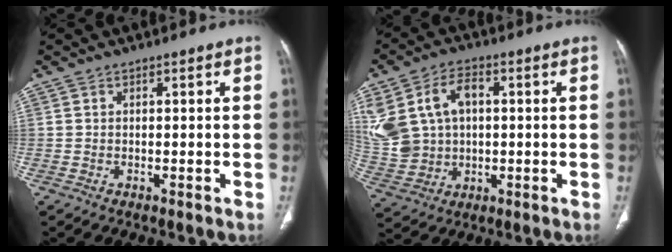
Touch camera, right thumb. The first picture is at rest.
{"total": 17.3, "force": [3.3, 13.0, 10.9], "torque": [-0.242, 0.022, 0.081]}